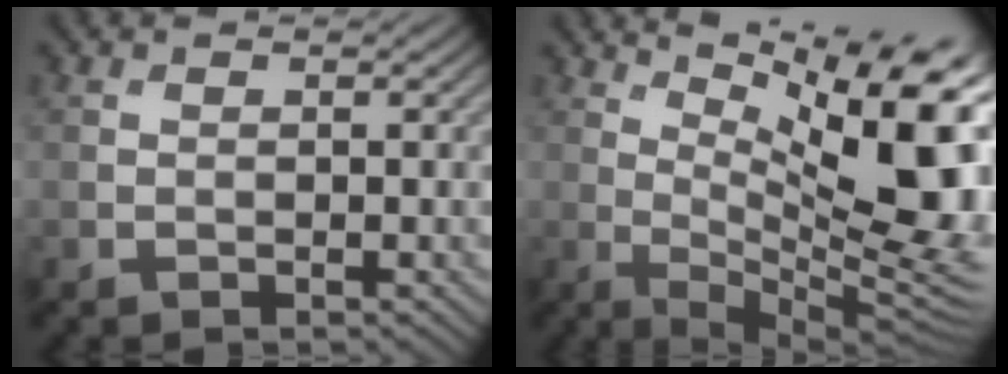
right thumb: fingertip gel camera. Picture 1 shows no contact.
{"total": 17.0, "force": [5.3, 5.9, 15.0], "torque": [-0.215, 0.015, 0.092]}